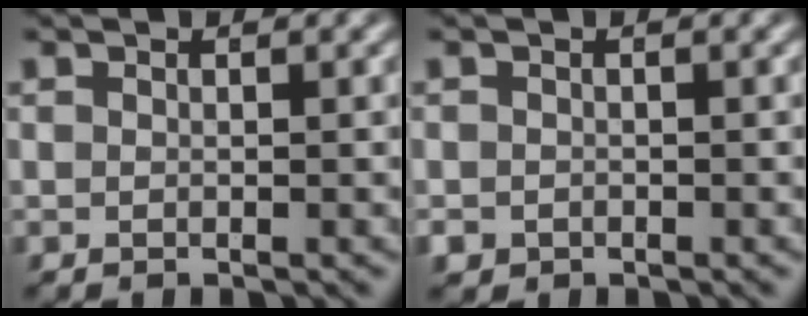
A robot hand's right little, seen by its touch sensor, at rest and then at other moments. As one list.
[{"total": 1.6, "force": [-1.1, 1.1, 0.3], "torque": [-0.013, -0.019, -0.009]}]